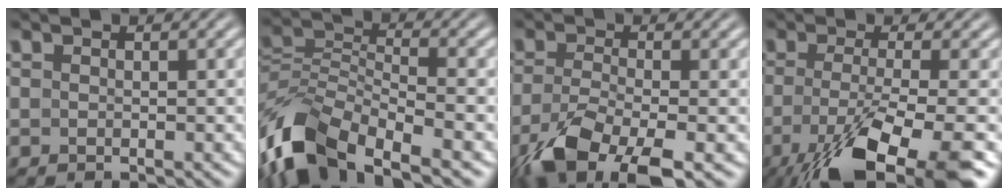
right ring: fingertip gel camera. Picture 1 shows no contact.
{"total": 9.2, "force": [-4.8, 5.6, 5.5], "torque": [-0.128, -0.037, -0.064]}
{"total": 6.4, "force": [-3.5, 2.7, 4.7], "torque": [-0.096, -0.032, -0.041]}
{"total": 9.3, "force": [-4.6, 2.8, 7.6], "torque": [-0.141, -0.042, -0.048]}